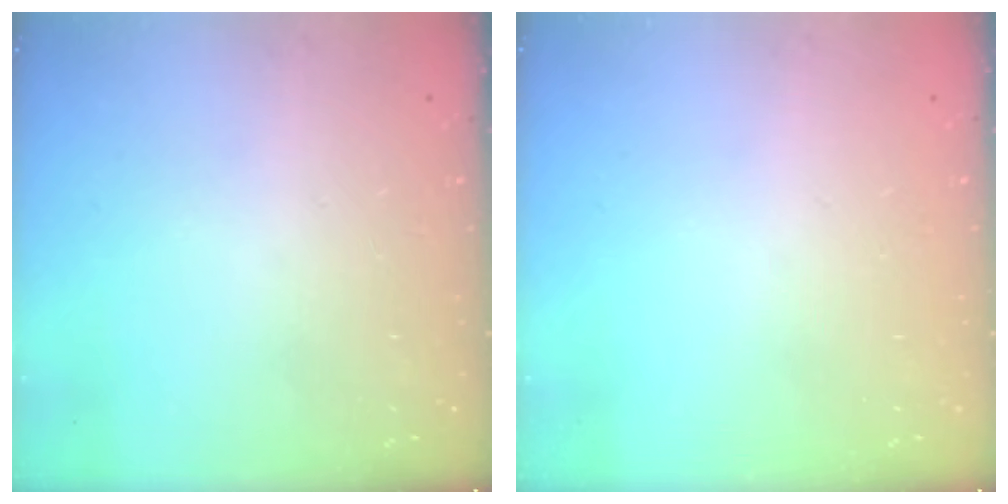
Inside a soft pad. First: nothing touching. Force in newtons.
{"total": 0.0}